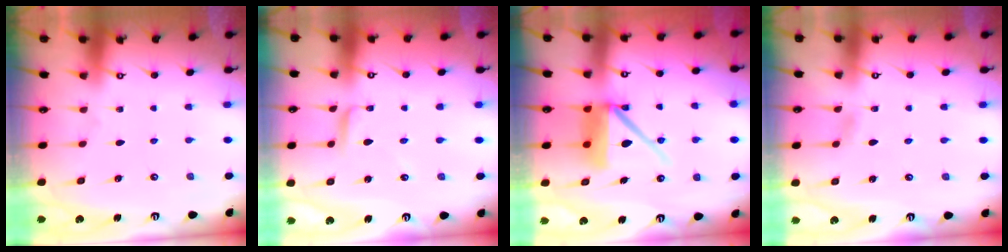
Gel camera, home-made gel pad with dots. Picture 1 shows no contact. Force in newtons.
{"total": 3.6, "press": 3.6, "slide": 0.2}
{"total": 11.7, "press": 11.6, "slide": 1.5}
{"total": 2.6, "press": 2.6, "slide": 0.3}